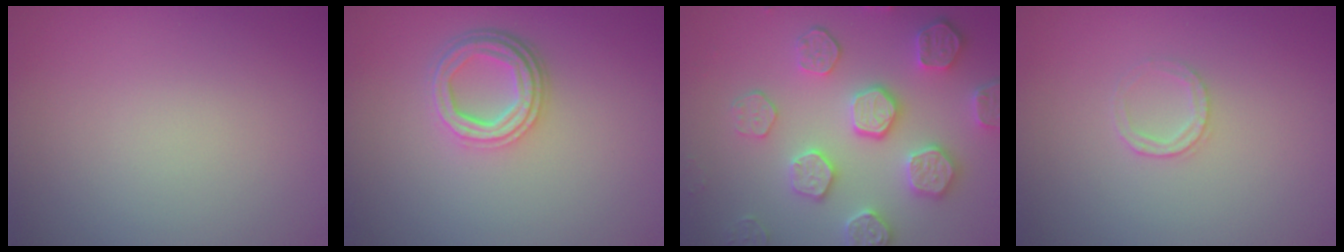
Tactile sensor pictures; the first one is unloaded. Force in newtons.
{"total": 4.2, "press": 3.1, "slide": 2.7}
{"total": 5.6, "press": 5.1, "slide": 2.2}
{"total": 1.4, "press": 1.3, "slide": 0.2}